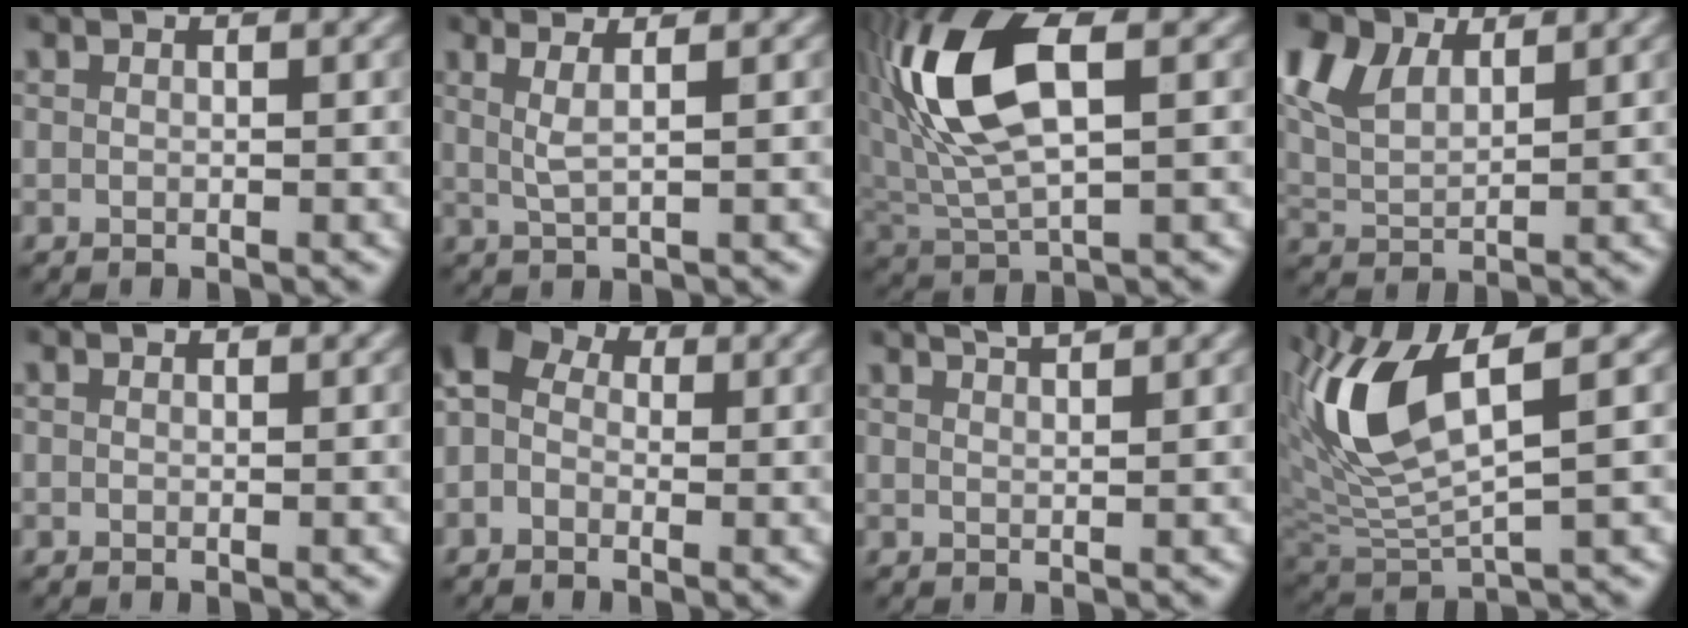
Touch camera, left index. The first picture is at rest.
{"total": 2.4, "force": [0.9, 0.7, 2.1], "torque": [-0.038, -0.003, 0.012]}
{"total": 10.8, "force": [2.6, 5.0, 9.2], "torque": [-0.194, 0.020, 0.044]}
{"total": 8.9, "force": [5.0, 5.0, 5.5], "torque": [-0.145, 0.037, 0.083]}
{"total": 0.0}
{"total": 5.6, "force": [0.0, 4.5, 3.4], "torque": [-0.065, 0.026, -0.026]}
{"total": 2.3, "force": [1.9, 0.6, 1.2], "torque": [0.000, 0.006, 0.010]}
{"total": 9.1, "force": [3.4, 3.3, 7.8], "torque": [-0.175, 0.002, 0.066]}